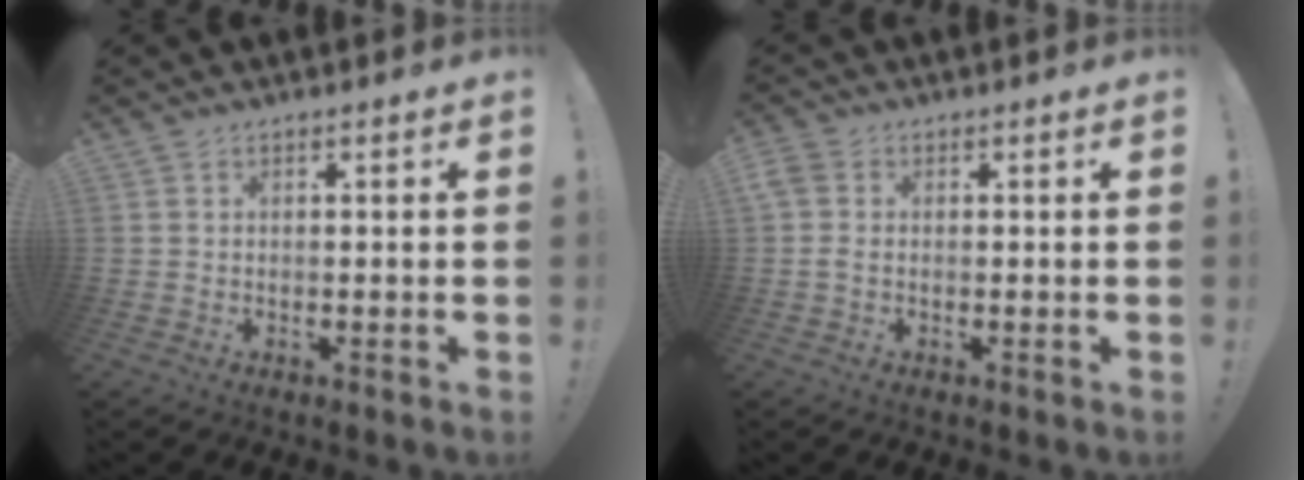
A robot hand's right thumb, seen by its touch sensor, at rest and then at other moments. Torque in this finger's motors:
{"motor_torque": [-0.07, 0.00, 0.44, -0.41, 0.16]}